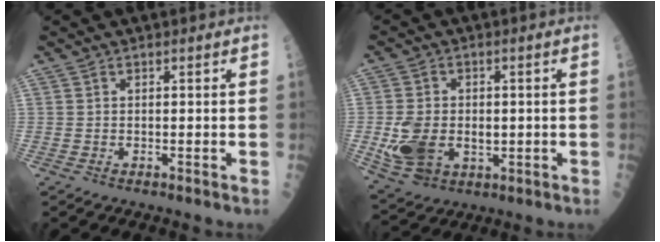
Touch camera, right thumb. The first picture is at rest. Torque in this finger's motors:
{"motor_torque": [0.05, 0.07, 0.49, 0.39, 0.09]}